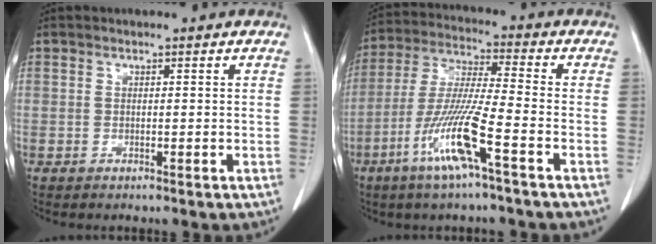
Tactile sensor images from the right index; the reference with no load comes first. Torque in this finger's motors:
{"motor_torque": [1.80, -0.34, 0.97, 0.21]}